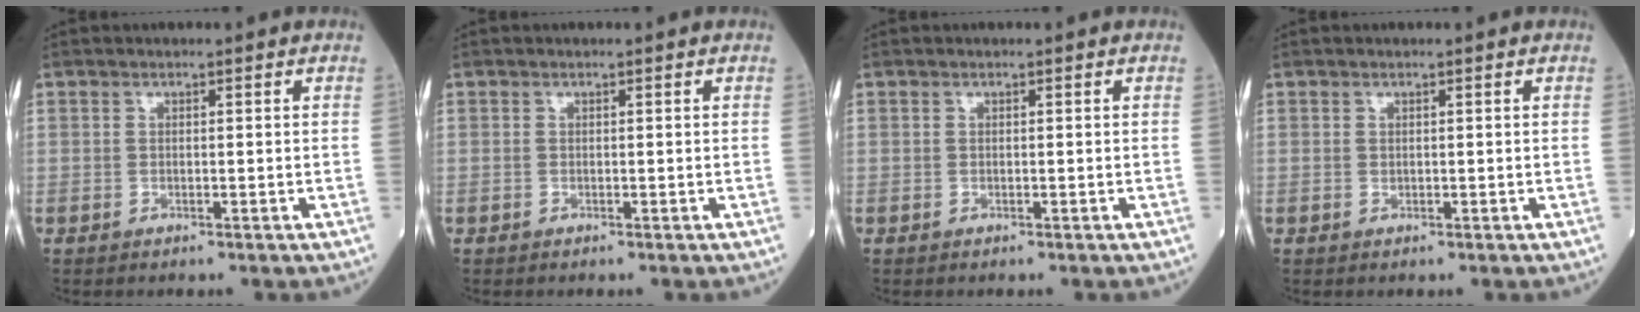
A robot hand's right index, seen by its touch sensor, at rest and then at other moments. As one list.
[{"total": 0.0}, {"total": 0.0}, {"total": 0.0}]